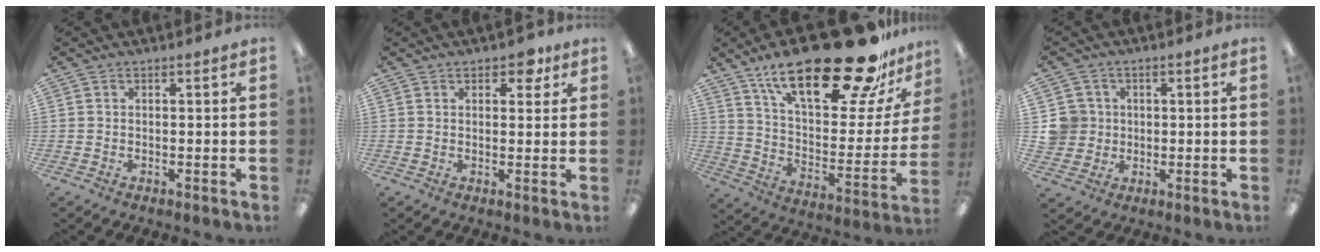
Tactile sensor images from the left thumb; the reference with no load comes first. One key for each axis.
{"total": 4.3, "fx": 2.5, "fy": 2.4, "fz": 2.6, "tx": -0.023, "ty": -0.005, "tz": 0.038}
{"total": 31.1, "fx": 20.7, "fy": 11.0, "fz": 20.5, "tx": -0.313, "ty": -0.128, "tz": 0.344}
{"total": 6.5, "fx": 0.8, "fy": 6.4, "fz": 1.1, "tx": -0.037, "ty": 0.012, "tz": 0.021}